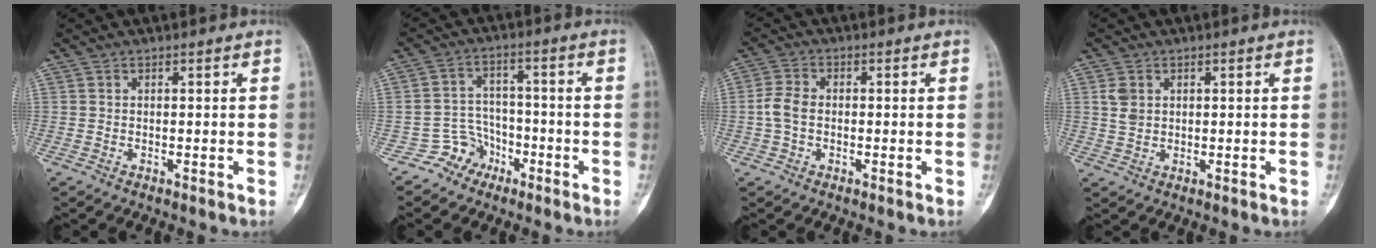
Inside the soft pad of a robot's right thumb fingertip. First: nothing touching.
{"total": 5.8, "force": [-3.8, 4.4, -0.3], "torque": [0.045, 0.046, -0.072]}
{"total": 4.3, "force": [-0.5, 3.2, 2.9], "torque": [-0.062, 0.011, -0.017]}
{"total": 3.0, "force": [0.8, 2.4, 1.7], "torque": [-0.022, 0.000, 0.020]}